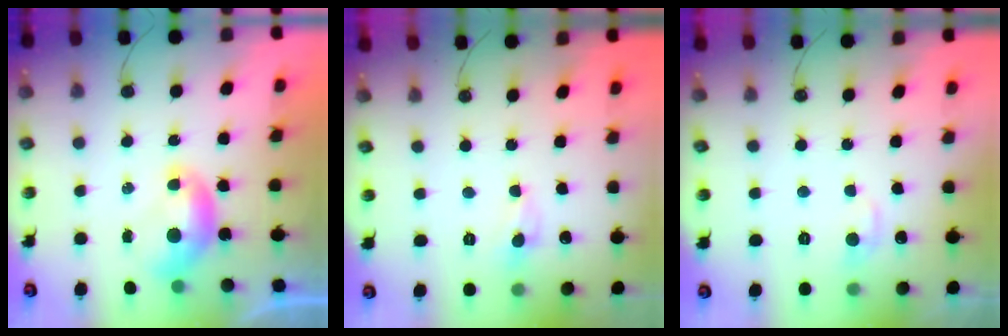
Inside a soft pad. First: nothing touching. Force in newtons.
{"total": 0.6, "press": 0.5, "slide": 0.4}
{"total": 0.8, "press": 0.2, "slide": 0.8}